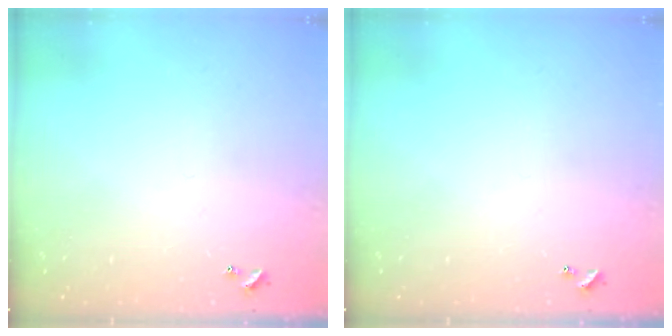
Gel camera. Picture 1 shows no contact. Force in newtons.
{"total": 0.0}